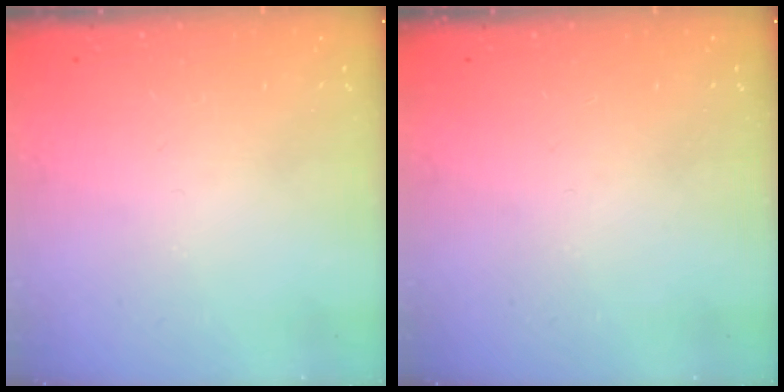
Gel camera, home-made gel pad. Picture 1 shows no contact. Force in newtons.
{"total": 0.0}